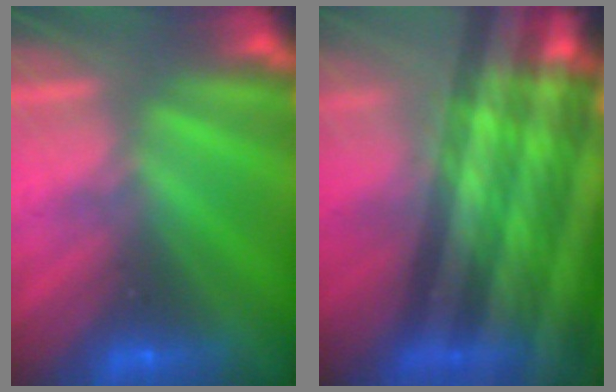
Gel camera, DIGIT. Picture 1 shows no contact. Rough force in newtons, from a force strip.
{"total": 9.6}